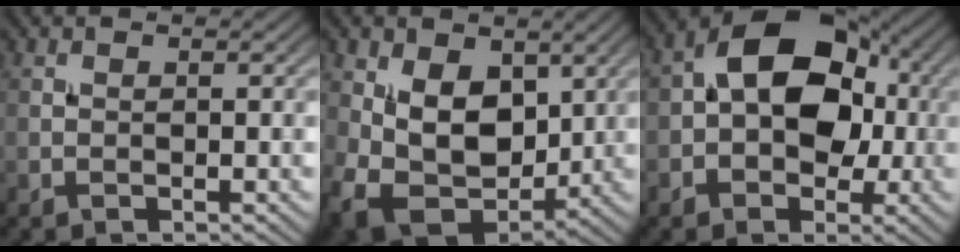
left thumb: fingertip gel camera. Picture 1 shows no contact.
{"total": 11.0, "force": [1.9, 7.6, 7.7], "torque": [-0.170, -0.021, 0.033]}
{"total": 12.0, "force": [0.4, 8.1, 8.8], "torque": [-0.116, 0.028, -0.017]}